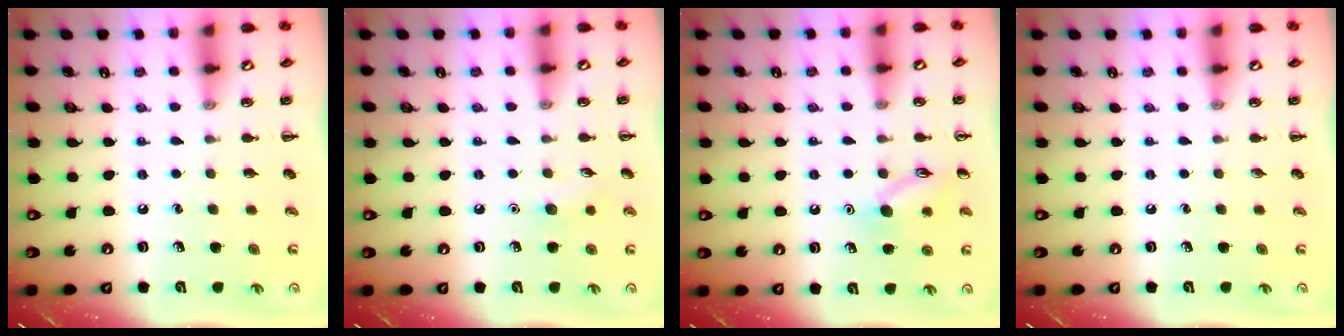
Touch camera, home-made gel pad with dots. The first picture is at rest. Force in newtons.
{"total": 5.9, "press": 5.7, "slide": 1.5}
{"total": 10.3, "press": 10.3, "slide": 0.6}
{"total": 0.0}